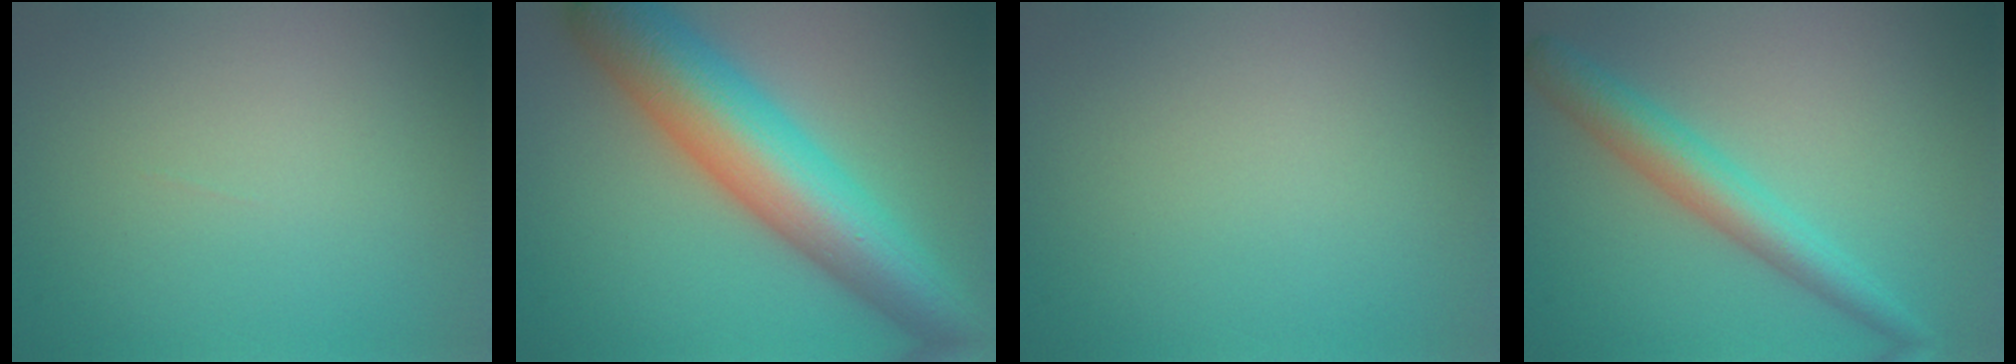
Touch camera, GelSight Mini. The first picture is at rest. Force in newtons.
{"total": 11.1, "press": 11.1, "slide": 0.3}
{"total": 0.0}
{"total": 4.2, "press": 4.2, "slide": 0.1}